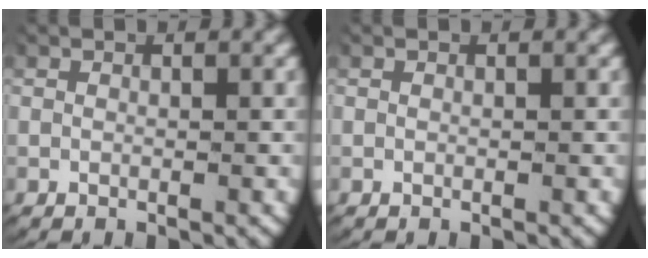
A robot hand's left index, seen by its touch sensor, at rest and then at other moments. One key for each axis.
{"total": 0.0}